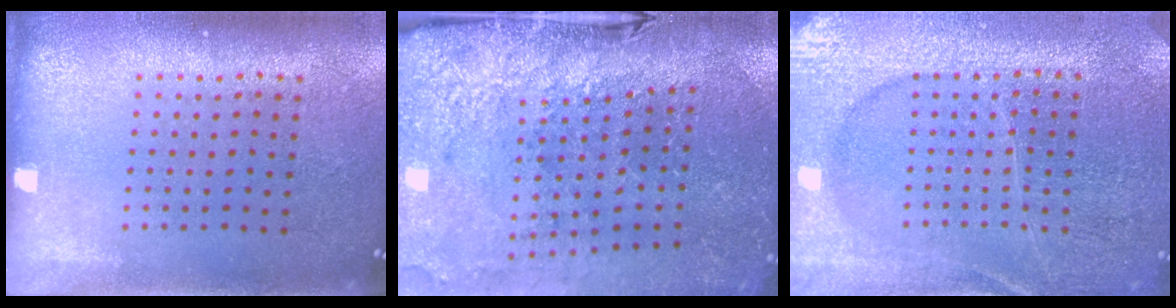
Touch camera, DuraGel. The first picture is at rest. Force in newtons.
{"total": 3.3, "press": 3.0, "slide": 1.3}
{"total": 4.1, "press": 3.9, "slide": 1.3}